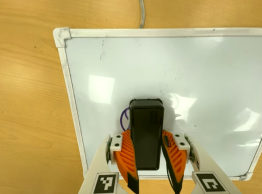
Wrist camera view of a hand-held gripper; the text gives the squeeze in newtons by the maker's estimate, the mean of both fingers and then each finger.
{"total": 11.9, "left": 11.7, "right": 12.2}